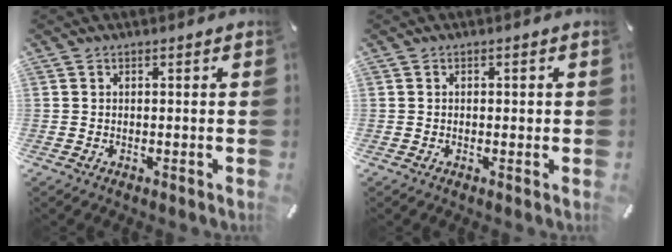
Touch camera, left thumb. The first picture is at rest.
{"total": 1.0, "force": [-0.1, 0.6, 0.7], "torque": [-0.015, 0.002, -0.003]}